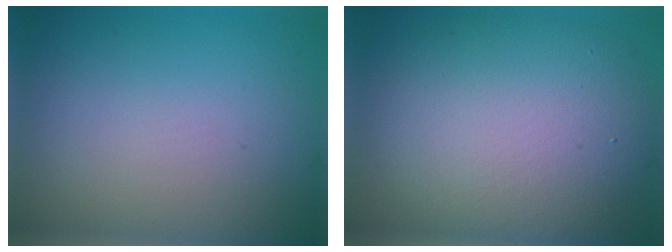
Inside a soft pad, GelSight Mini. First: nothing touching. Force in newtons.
{"total": 11.0, "press": 11.0, "slide": 0.7}